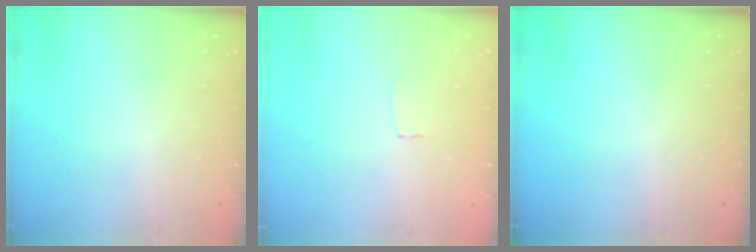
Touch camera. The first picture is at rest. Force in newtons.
{"total": 3.0, "press": 3.0, "slide": 0.2}
{"total": 0.0}